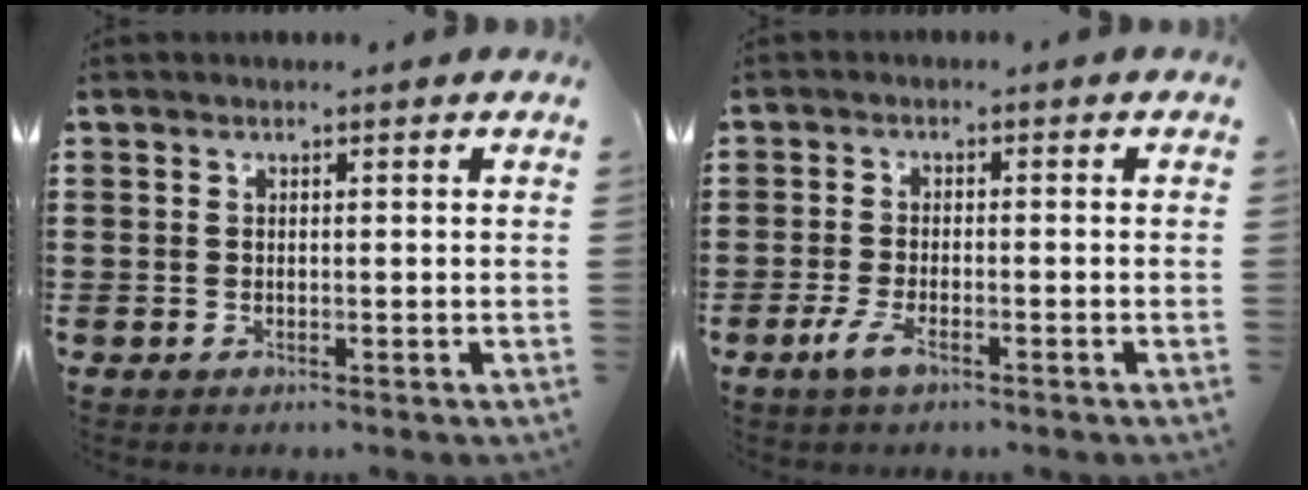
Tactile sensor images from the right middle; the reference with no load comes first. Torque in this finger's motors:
{"motor_torque": [1.77, 0.16, 0.30, 0.10]}